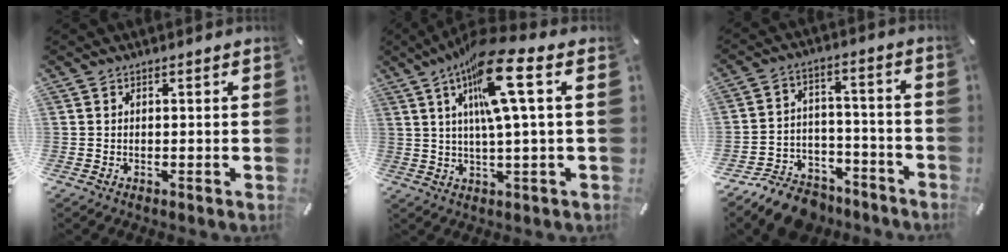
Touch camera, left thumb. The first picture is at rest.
{"total": 14.9, "force": [5.7, 1.5, 13.7], "torque": [-0.244, -0.019, 0.085]}
{"total": 11.6, "force": [-9.7, 5.6, 3.2], "torque": [-0.036, 0.073, -0.175]}